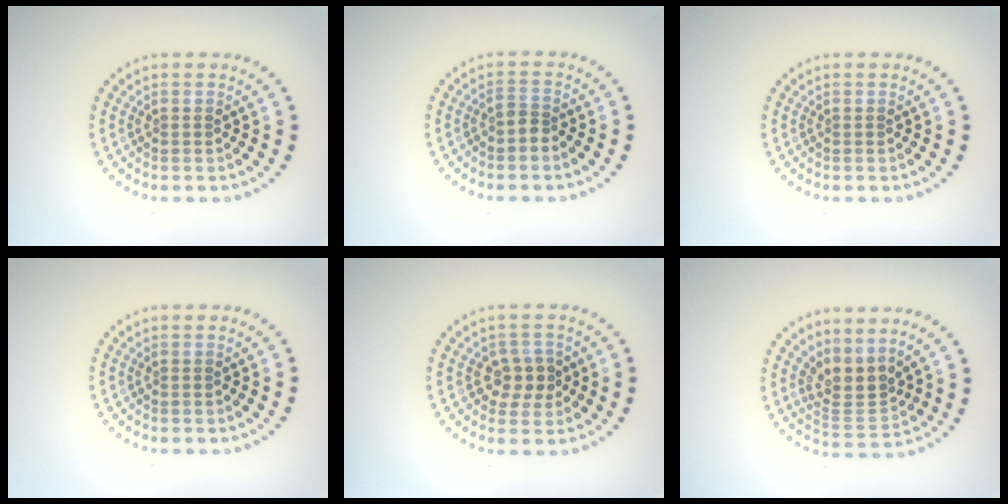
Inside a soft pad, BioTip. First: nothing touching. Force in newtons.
{"total": 1.4, "press": 1.0, "slide": 1.0}
{"total": 0.0}
{"total": 0.0}
{"total": 2.7, "press": 2.6, "slide": 0.8}
{"total": 3.0, "press": 2.2, "slide": 2.1}